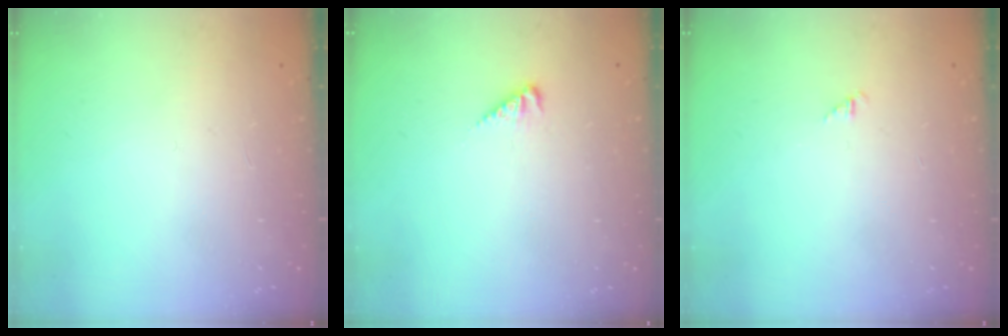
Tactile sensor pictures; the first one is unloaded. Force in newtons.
{"total": 4.2, "press": 4.1, "slide": 0.6}
{"total": 1.3, "press": 1.2, "slide": 0.3}